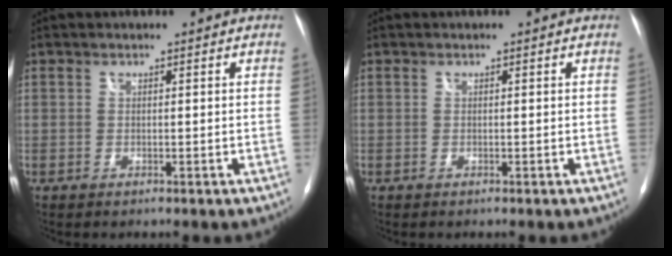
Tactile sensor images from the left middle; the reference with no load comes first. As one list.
[{"total": 0.0}]